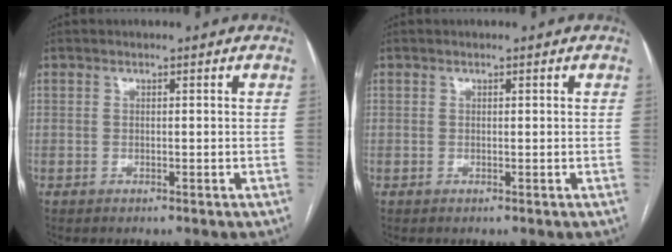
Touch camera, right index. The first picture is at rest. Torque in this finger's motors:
{"motor_torque": [0.11, 0.05, 0.00, 0.01]}